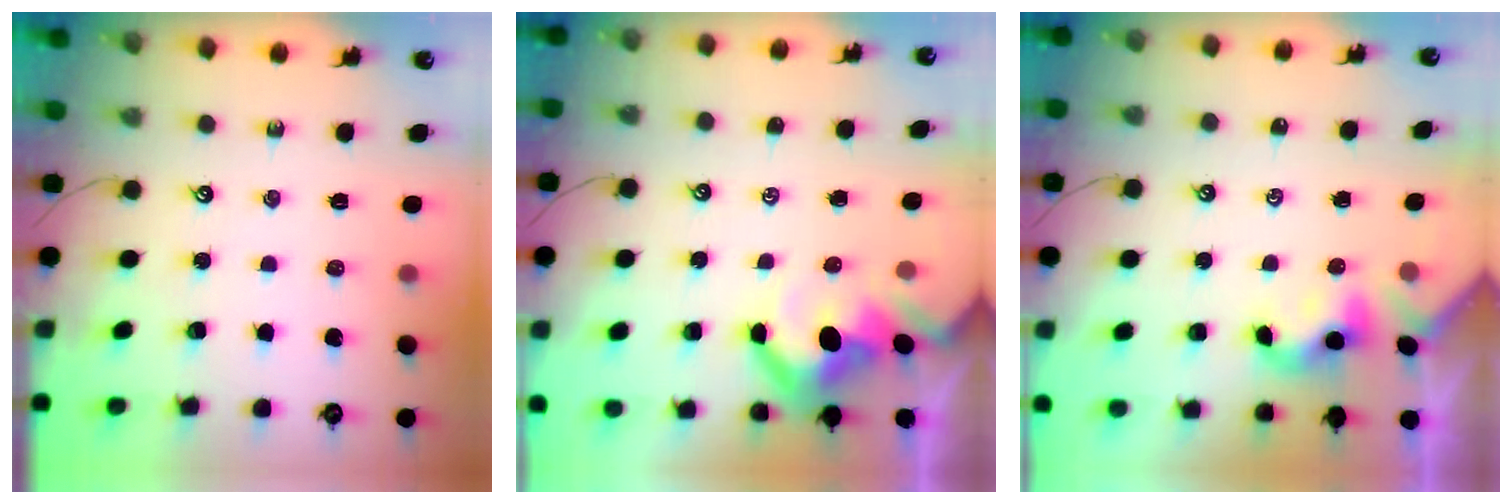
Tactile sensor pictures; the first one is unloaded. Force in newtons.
{"total": 6.4, "press": 6.3, "slide": 1.1}
{"total": 2.1, "press": 2.1, "slide": 0.2}